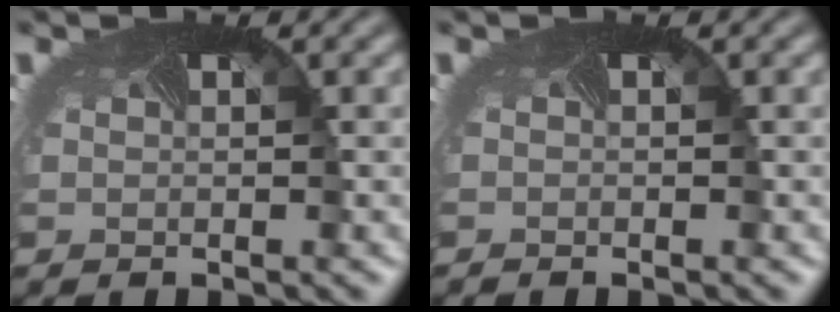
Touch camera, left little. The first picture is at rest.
{"total": 0.6, "force": [-0.4, -0.4, -0.2], "torque": [0.001, -0.004, -0.008]}